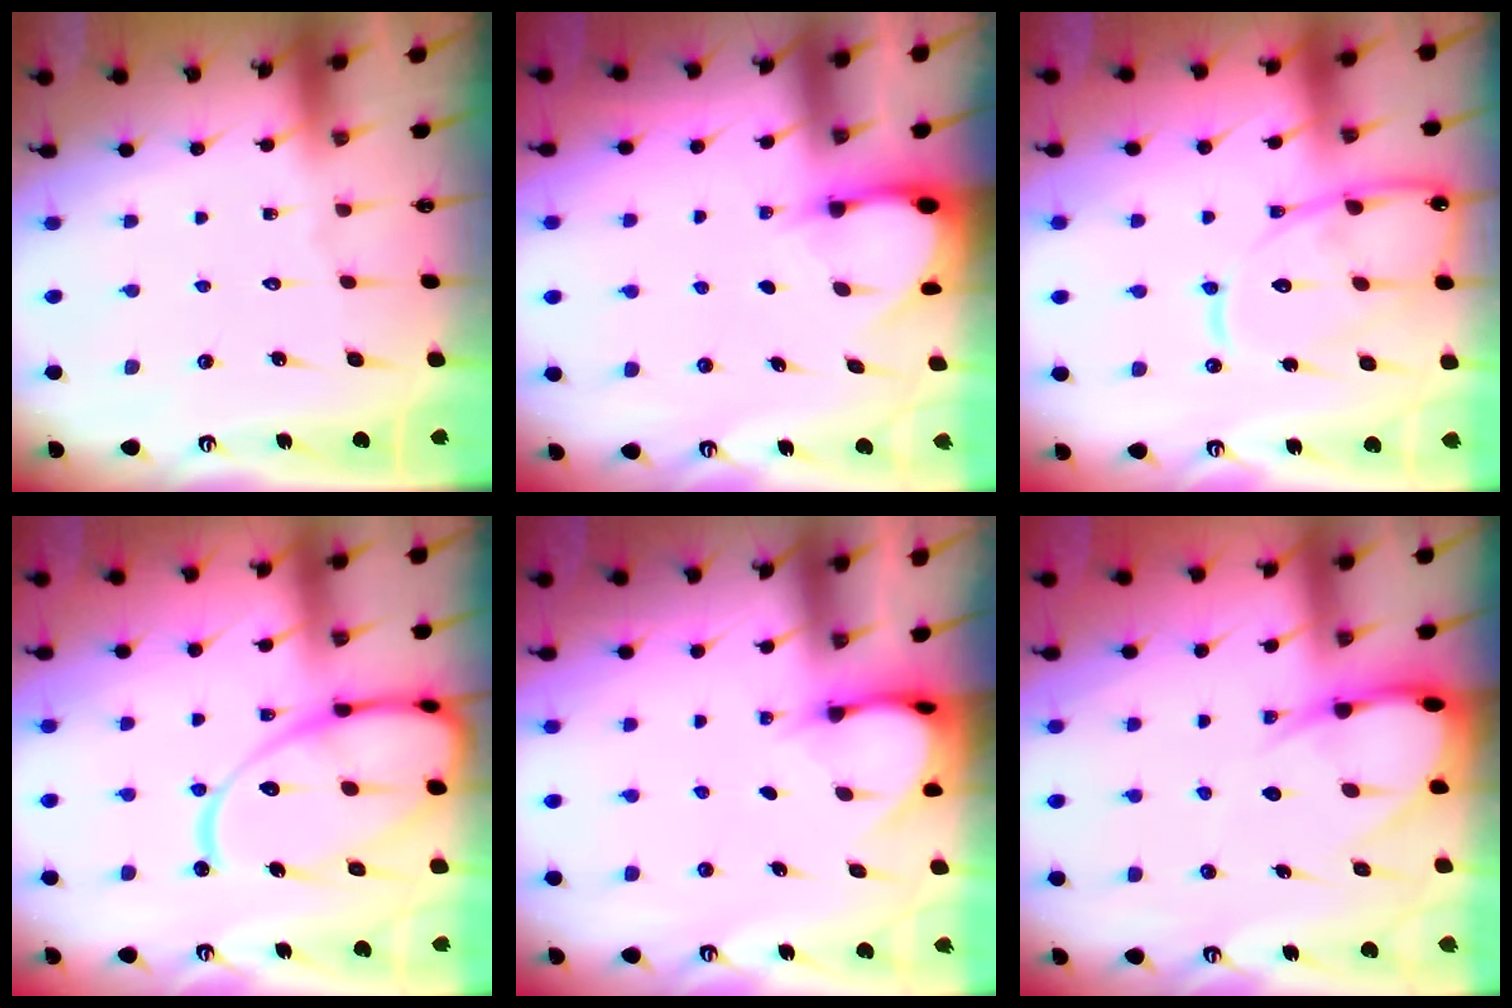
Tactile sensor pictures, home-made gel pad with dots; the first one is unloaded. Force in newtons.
{"total": 3.0, "press": 3.0, "slide": 0.4}
{"total": 15.4, "press": 15.3, "slide": 1.5}
{"total": 19.6, "press": 19.5, "slide": 1.9}
{"total": 3.7, "press": 3.7, "slide": 0.4}
{"total": 9.9, "press": 9.9, "slide": 1.0}